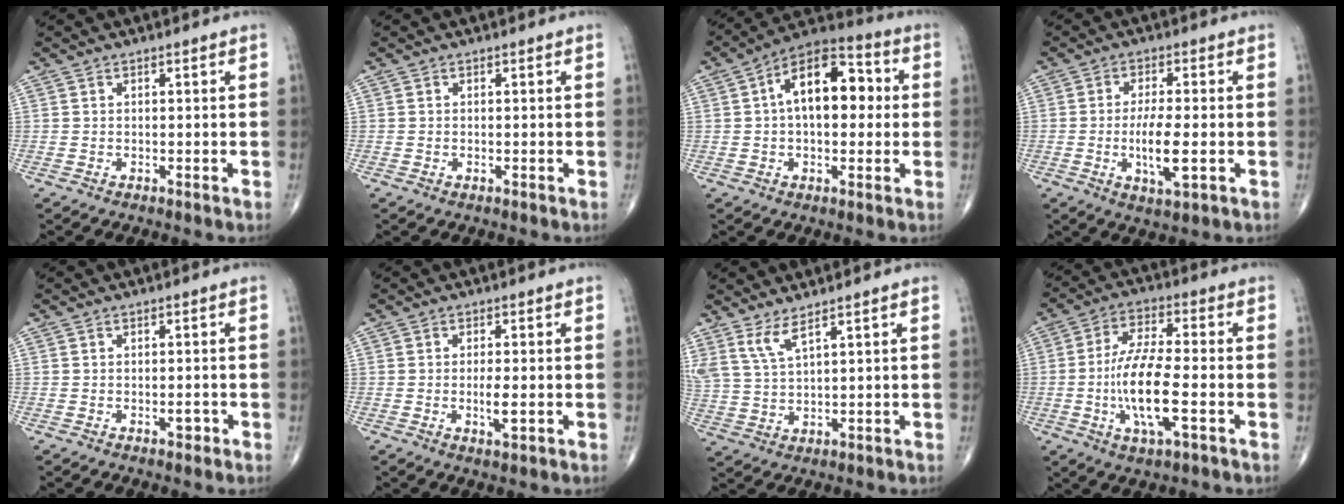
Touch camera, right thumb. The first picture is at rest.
{"total": 0.0}
{"total": 14.8, "force": [1.9, 8.2, 12.1], "torque": [-0.166, 0.036, 0.019]}
{"total": 7.9, "force": [-1.5, 2.2, 7.4], "torque": [-0.136, -0.007, -0.027]}
{"total": 1.5, "force": [-0.7, 0.7, 1.1], "torque": [-0.011, 0.001, -0.012]}
{"total": 3.4, "force": [-0.6, 0.9, 3.2], "torque": [-0.060, -0.006, -0.012]}
{"total": 5.0, "force": [3.6, 0.9, 3.4], "torque": [-0.081, -0.022, 0.081]}
{"total": 13.2, "force": [-3.0, 3.9, 12.2], "torque": [-0.240, 0.012, -0.057]}